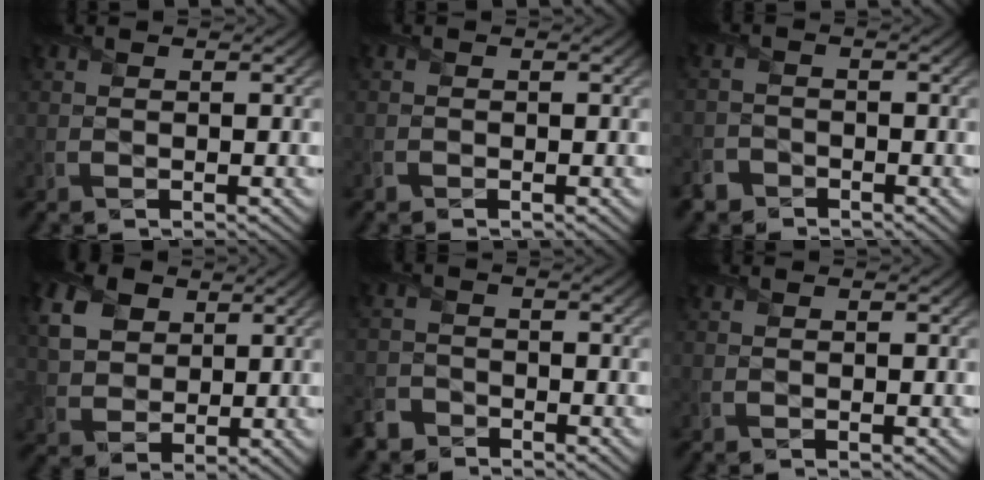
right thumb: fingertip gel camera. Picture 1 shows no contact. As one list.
[{"total": 0.7, "force": [-0.6, 0.3, 0.0], "torque": [0.000, -0.006, -0.012]}, {"total": 2.9, "force": [-2.4, 1.5, 0.4], "torque": [-0.007, -0.004, -0.056]}, {"total": 7.7, "force": [3.2, 5.5, 4.4], "torque": [-0.131, 0.008, 0.060]}, {"total": 3.4, "force": [-2.9, 1.6, 0.5], "torque": [-0.010, -0.004, -0.069]}, {"total": 0.0}]